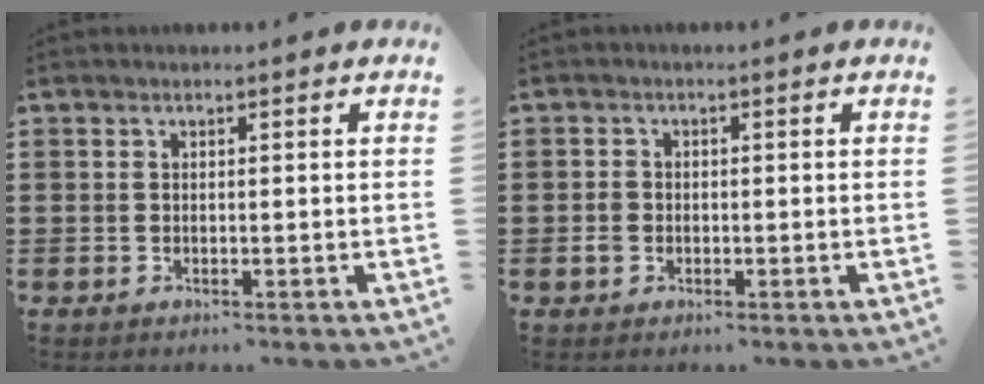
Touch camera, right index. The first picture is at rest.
{"total": 1.7, "force": [-0.6, 1.3, 0.8], "torque": [-0.026, 0.000, -0.014]}